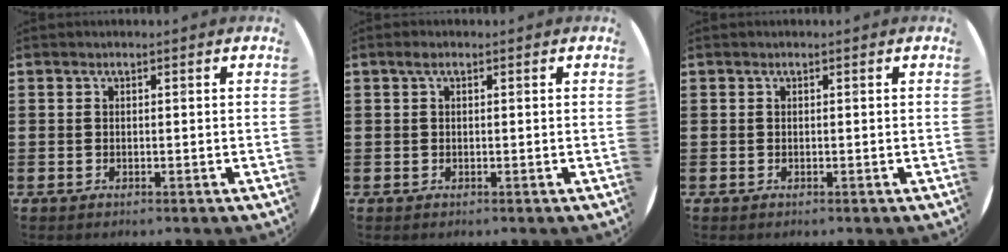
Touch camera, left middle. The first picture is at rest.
{"total": 0.7, "force": [0.3, 0.3, 0.5], "torque": [-0.012, 0.004, 0.004]}
{"total": 0.0}